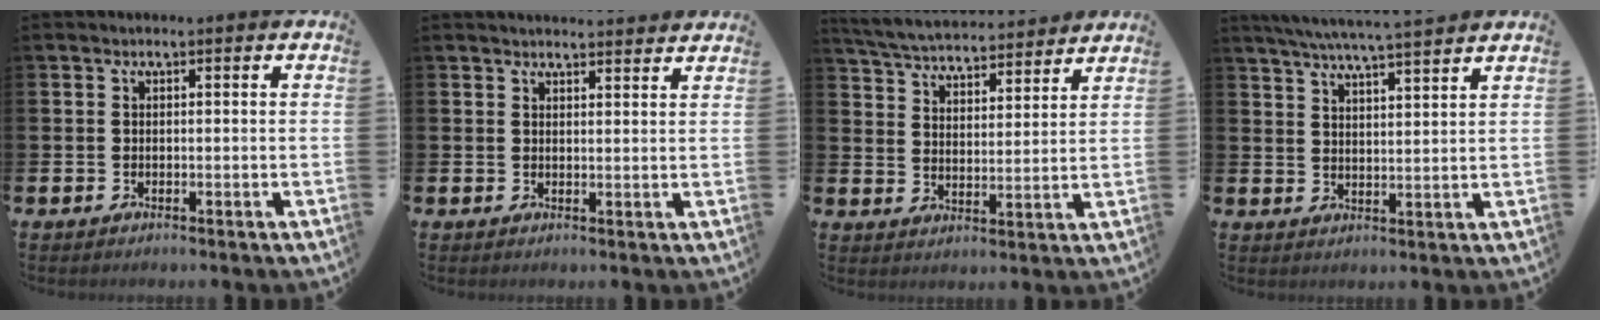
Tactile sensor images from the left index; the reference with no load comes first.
{"total": 2.4, "force": [2.4, 0.2, 0.0], "torque": [0.004, -0.016, 0.042]}
{"total": 5.5, "force": [5.4, 0.8, 0.7], "torque": [-0.041, -0.039, 0.093]}
{"total": 6.1, "force": [5.8, -0.4, 1.9], "torque": [-0.051, -0.030, 0.101]}